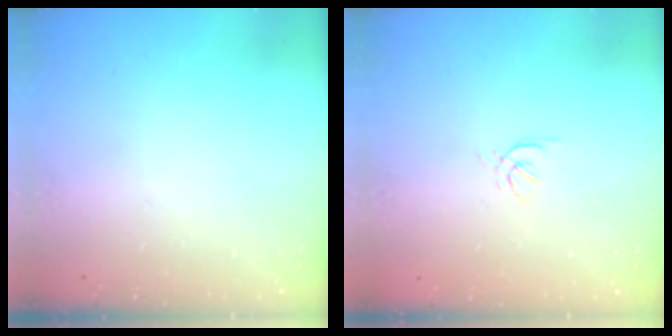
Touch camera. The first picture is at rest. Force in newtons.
{"total": 1.7, "press": 1.6, "slide": 0.5}